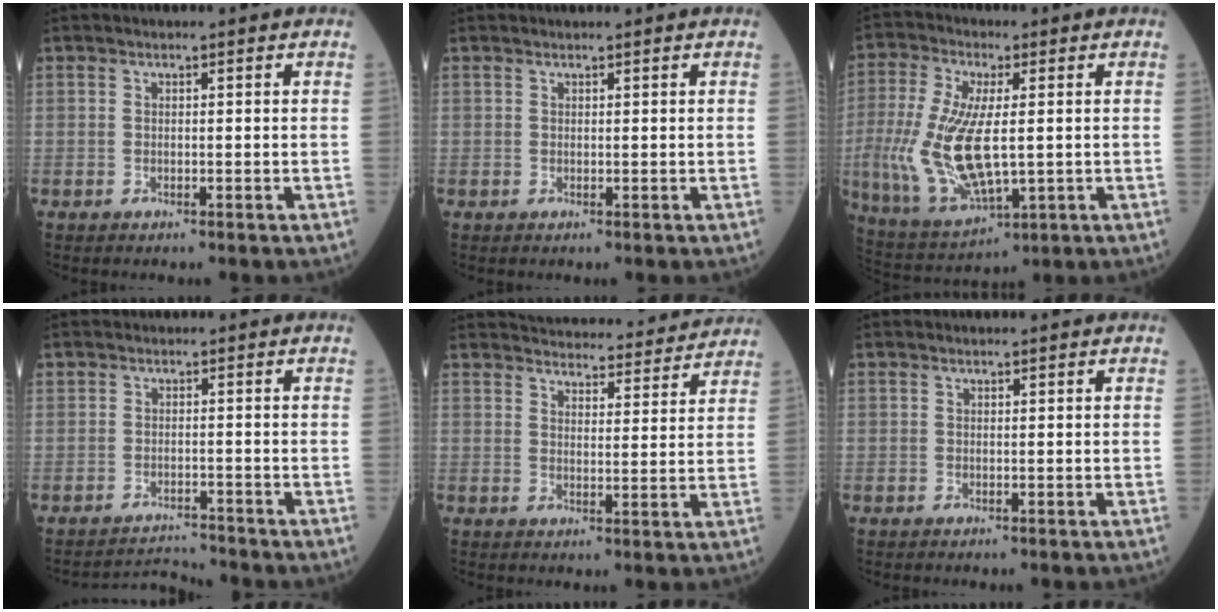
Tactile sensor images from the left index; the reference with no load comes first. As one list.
[{"total": 0.5, "force": [0.5, 0.2, -0.1], "torque": [-0.008, 0.007, 0.009]}, {"total": 13.7, "force": [-0.6, 4.9, 12.8], "torque": [-0.284, -0.011, 0.008]}, {"total": 2.7, "force": [-2.1, -0.4, -1.7], "torque": [0.024, -0.007, -0.031]}, {"total": 19.2, "force": [18.4, 3.2, 4.2], "torque": [-0.051, -0.001, 0.232]}, {"total": 0.7, "force": [0.7, -0.1, 0.1], "torque": [-0.007, 0.009, 0.014]}]